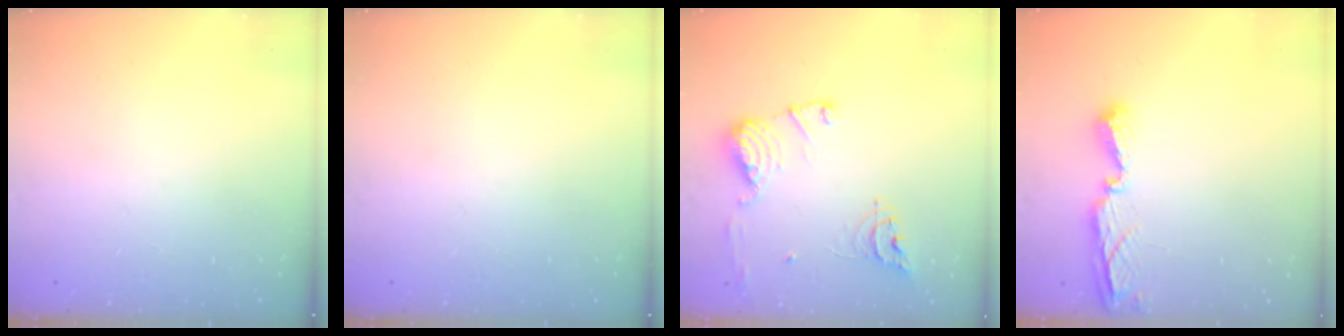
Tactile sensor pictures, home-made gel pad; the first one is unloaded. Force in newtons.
{"total": 0.0}
{"total": 15.3, "press": 15.2, "slide": 1.4}
{"total": 8.0, "press": 7.9, "slide": 1.0}